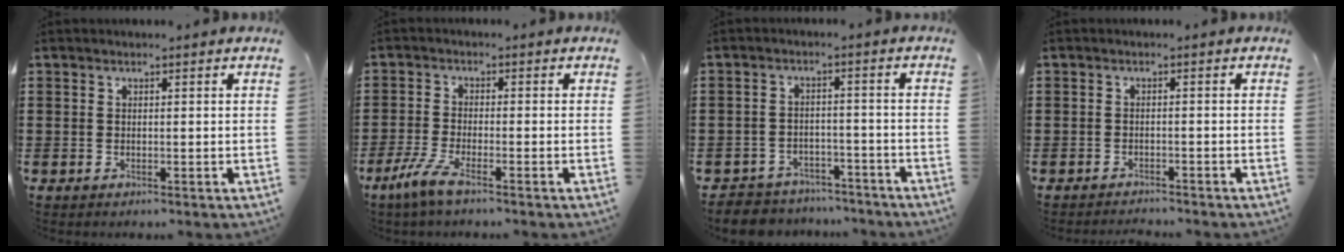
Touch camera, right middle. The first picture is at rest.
{"total": 4.6, "force": [-3.0, 0.6, 3.5], "torque": [-0.091, -0.015, -0.061]}
{"total": 4.1, "force": [-4.0, 0.9, -0.3], "torque": [-0.011, 0.003, -0.088]}
{"total": 1.5, "force": [-1.4, 0.0, -0.2], "torque": [-0.001, 0.002, -0.031]}